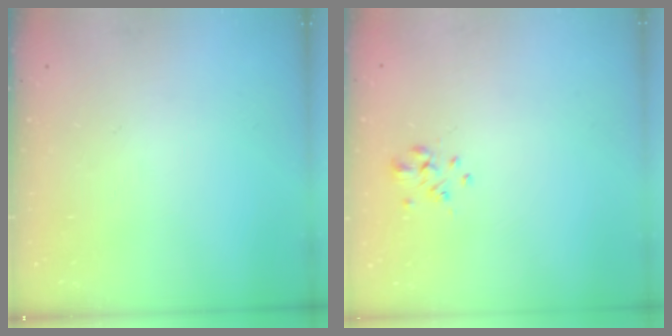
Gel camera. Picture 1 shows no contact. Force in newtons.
{"total": 1.9, "press": 1.7, "slide": 0.8}